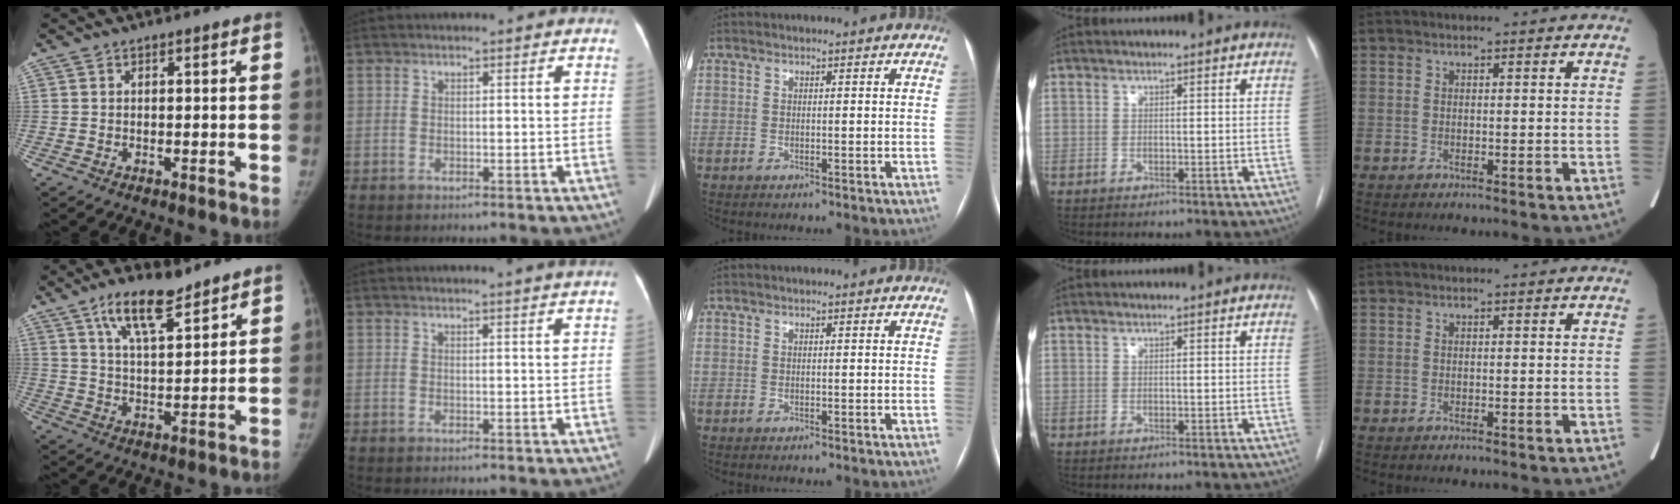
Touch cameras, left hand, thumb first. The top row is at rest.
{"thumb": {"total": 10.4, "force": [7.0, 3.6, 6.8], "torque": [-0.103, -0.036, 0.127]}, "index": {"total": 1.6, "force": [1.4, -0.5, 0.6], "torque": [-0.018, -0.007, 0.021]}}